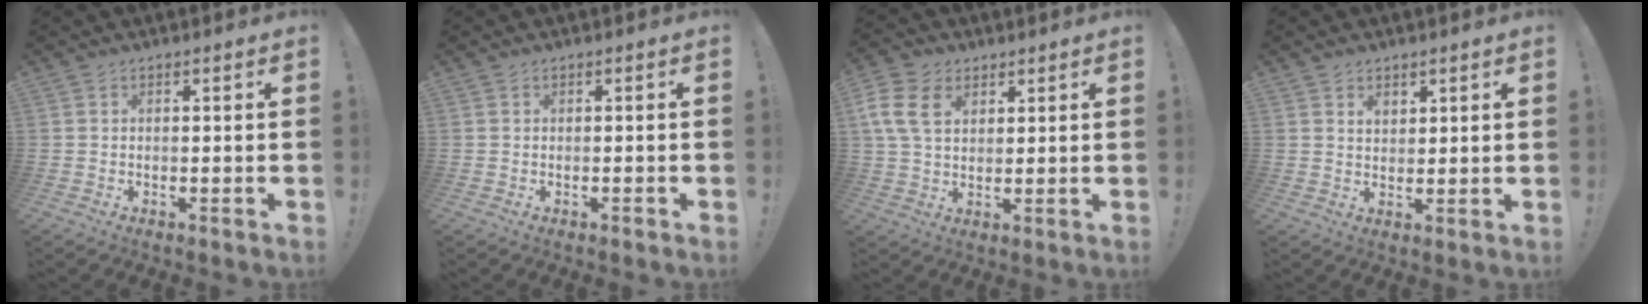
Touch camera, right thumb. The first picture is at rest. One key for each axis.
{"total": 0.6, "fx": -0.5, "fy": 0.0, "fz": 0.3, "tx": -0.006, "ty": 0.001, "tz": -0.009}
{"total": 11.6, "fx": 4.5, "fy": 7.9, "fz": 7.2, "tx": -0.152, "ty": -0.007, "tz": 0.088}
{"total": 2.6, "fx": 1.9, "fy": 1.6, "fz": 0.7, "tx": -0.001, "ty": -0.013, "tz": 0.033}